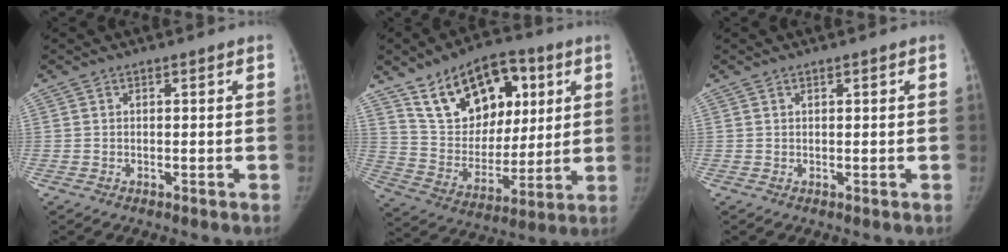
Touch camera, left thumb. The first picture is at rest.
{"total": 20.8, "force": [9.6, 13.0, 13.0], "torque": [-0.159, -0.025, 0.171]}
{"total": 0.0}